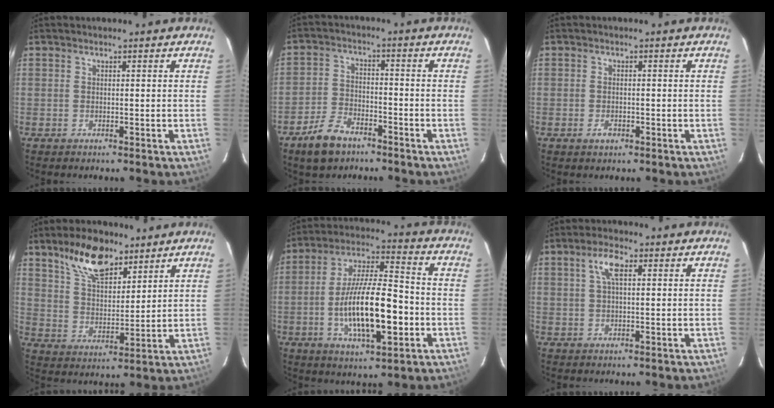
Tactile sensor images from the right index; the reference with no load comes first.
{"total": 7.9, "force": [-5.6, 4.1, 3.8], "torque": [-0.100, 0.006, -0.102]}
{"total": 1.9, "force": [-0.9, 1.1, 1.2], "torque": [-0.022, 0.000, -0.015]}
{"total": 11.9, "force": [8.1, 5.4, 6.7], "torque": [-0.117, 0.012, 0.150]}
{"total": 17.1, "force": [-4.2, 5.2, 15.8], "torque": [-0.289, -0.001, -0.068]}
{"total": 4.3, "force": [1.5, 1.6, 3.7], "torque": [-0.072, 0.011, 0.028]}